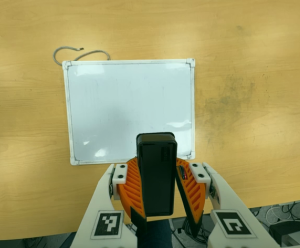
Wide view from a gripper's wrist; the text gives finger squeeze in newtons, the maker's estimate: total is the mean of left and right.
{"total": 8.7, "left": 9.2, "right": 8.1}